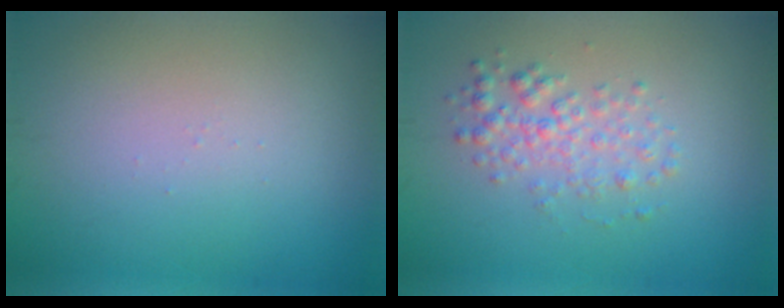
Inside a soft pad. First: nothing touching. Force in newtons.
{"total": 2.5, "press": 2.5, "slide": 0.0}